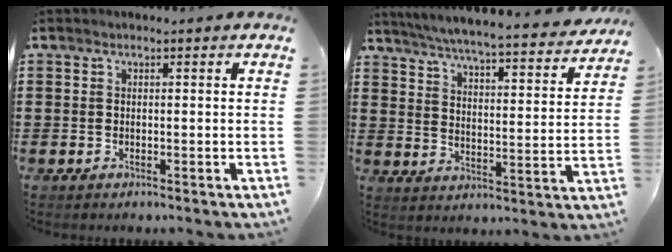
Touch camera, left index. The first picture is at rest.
{"total": 5.2, "force": [4.9, -0.5, 1.6], "torque": [-0.056, -0.040, 0.079]}